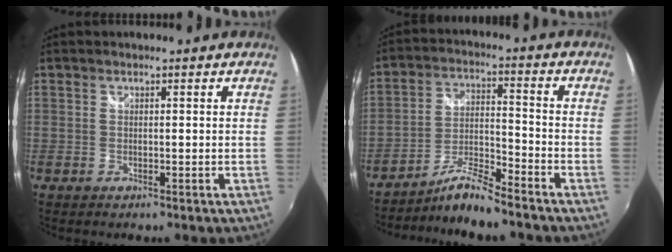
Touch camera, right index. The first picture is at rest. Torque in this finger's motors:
{"motor_torque": [0.49, -0.58, 0.11, 0.01]}